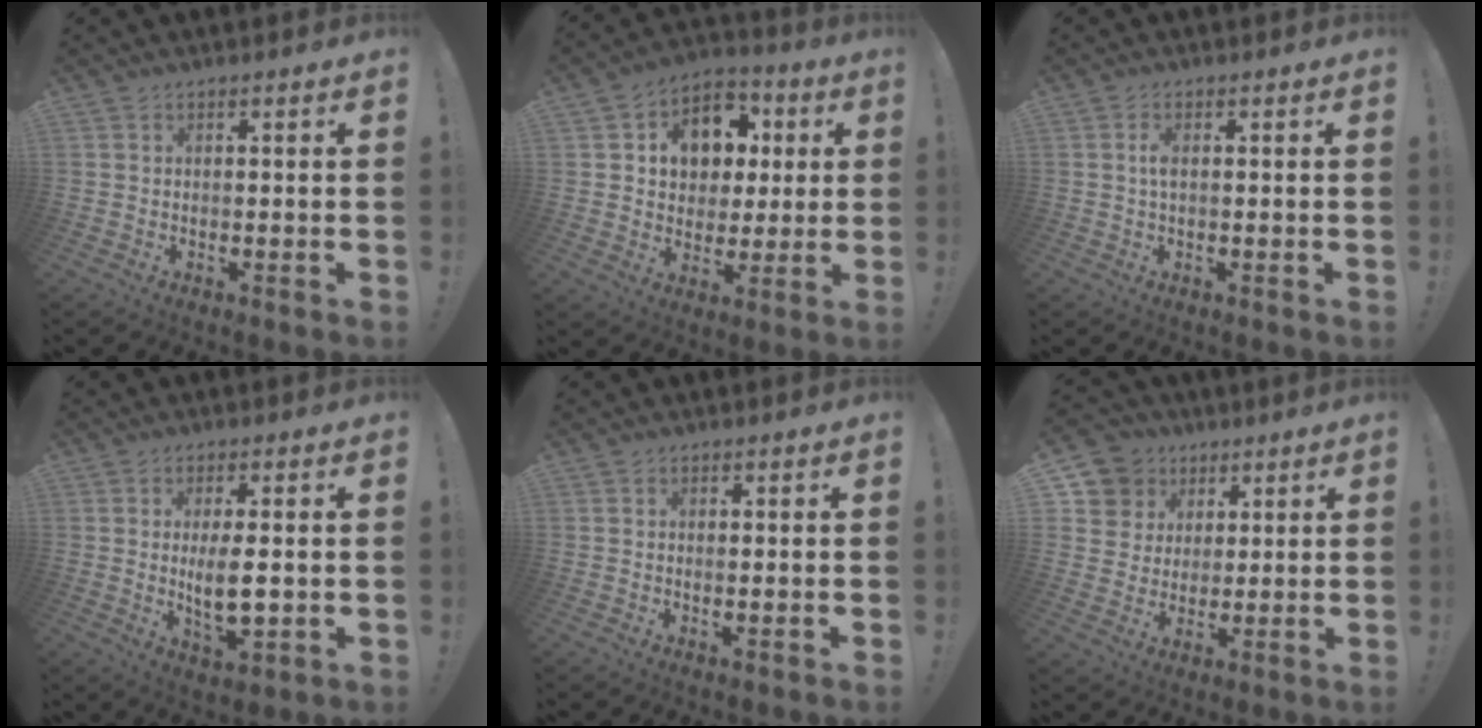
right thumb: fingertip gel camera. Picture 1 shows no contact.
{"total": 12.0, "force": [3.1, 10.2, 5.5], "torque": [-0.068, -0.012, 0.066]}
{"total": 2.3, "force": [0.0, 0.8, 2.2], "torque": [-0.041, 0.004, -0.001]}
{"total": 8.5, "force": [-0.2, 3.1, 7.9], "torque": [-0.129, -0.017, -0.007]}
{"total": 0.6, "force": [0.2, 0.0, 0.6], "torque": [-0.003, -0.005, 0.001]}
{"total": 9.4, "force": [3.8, 8.5, 1.8], "torque": [-0.031, -0.021, 0.081]}